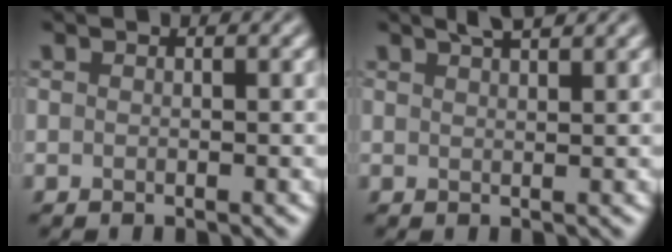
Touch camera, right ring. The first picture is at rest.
{"total": 2.6, "force": [2.0, 0.6, 1.5], "torque": [-0.006, 0.009, 0.020]}